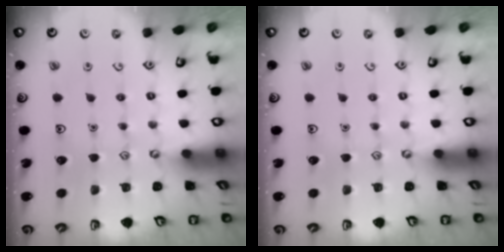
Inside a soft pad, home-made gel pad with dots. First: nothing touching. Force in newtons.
{"total": 0.0}